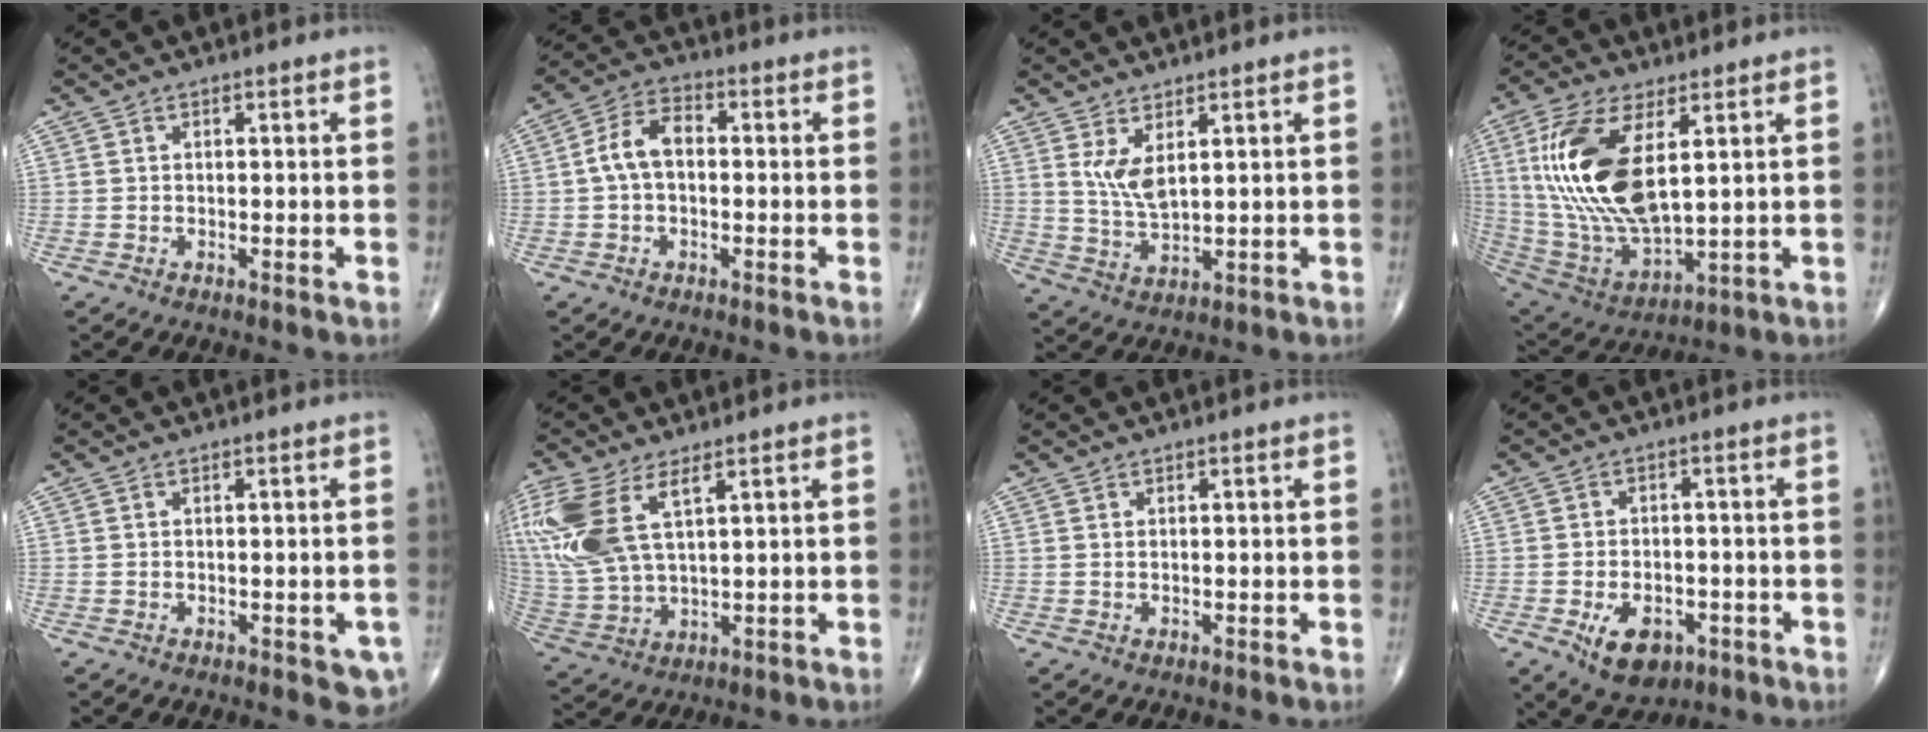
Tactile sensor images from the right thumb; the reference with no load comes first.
{"total": 7.1, "force": [-0.1, 4.4, 5.5], "torque": [-0.094, 0.026, -0.012]}
{"total": 5.4, "force": [2.4, 2.0, 4.4], "torque": [-0.084, -0.023, 0.056]}
{"total": 20.5, "force": [4.9, 9.2, 17.7], "torque": [-0.366, -0.026, 0.102]}
{"total": 3.4, "force": [-1.1, 1.6, 2.8], "torque": [-0.013, 0.002, -0.010]}
{"total": 16.4, "force": [6.8, 7.4, 13.0], "torque": [-0.317, -0.013, 0.144]}
{"total": 0.0}
{"total": 8.4, "force": [-3.6, 5.3, 5.4], "torque": [-0.071, 0.011, -0.047]}